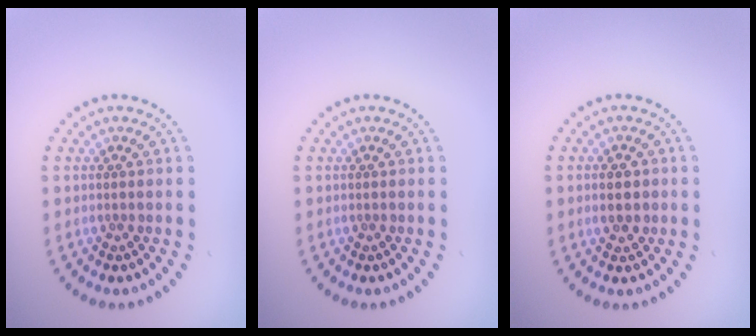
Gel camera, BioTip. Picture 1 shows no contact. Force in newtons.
{"total": 0.0}
{"total": 2.8, "press": 2.8, "slide": 0.2}